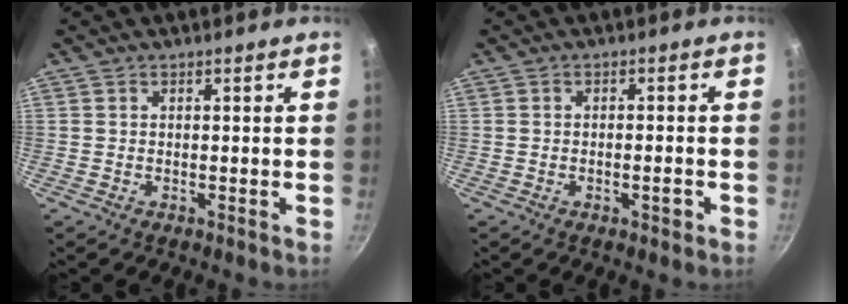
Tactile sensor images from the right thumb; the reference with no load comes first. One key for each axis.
{"total": 2.4, "fx": -1.0, "fy": 0.8, "fz": 2.0, "tx": -0.029, "ty": 0.005, "tz": -0.016}